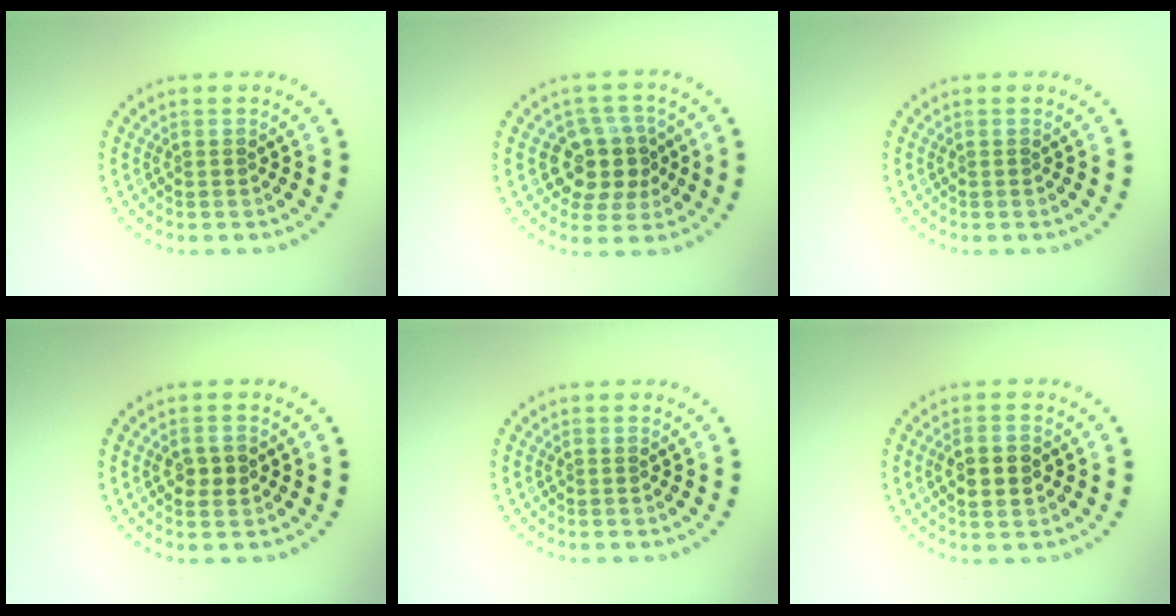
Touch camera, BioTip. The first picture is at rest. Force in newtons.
{"total": 4.7, "press": 4.2, "slide": 1.9}
{"total": 0.0}
{"total": 2.0, "press": 2.0, "slide": 0.0}
{"total": 0.0}
{"total": 2.8, "press": 2.8, "slide": 0.2}